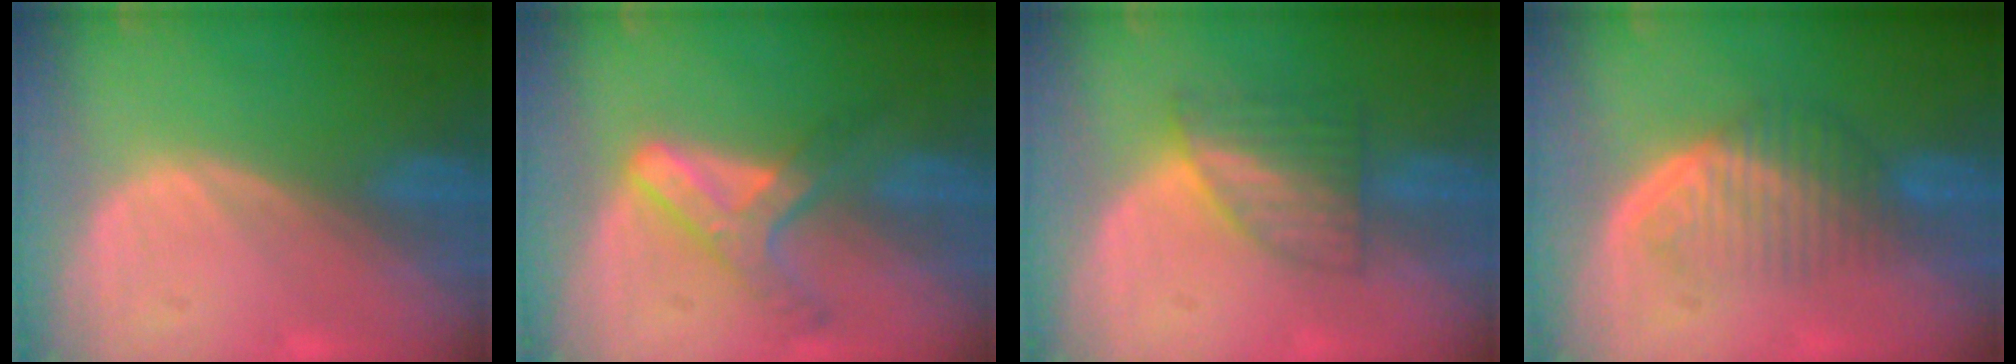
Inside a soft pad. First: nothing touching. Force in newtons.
{"total": 6.8, "press": 5.9, "slide": 3.4}
{"total": 6.0, "press": 5.6, "slide": 2.2}
{"total": 6.7, "press": 5.8, "slide": 3.3}